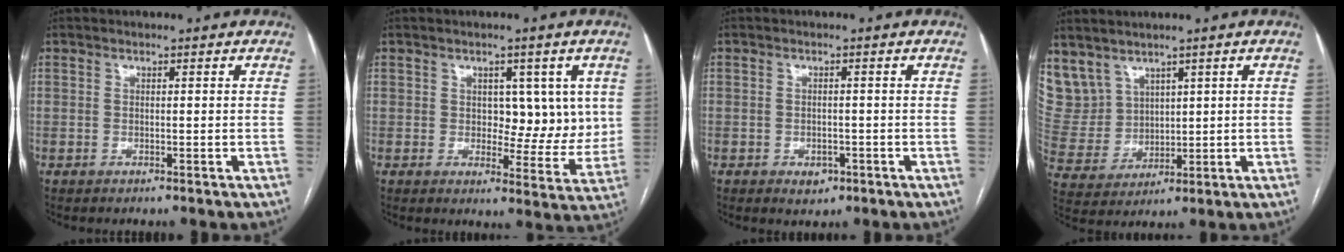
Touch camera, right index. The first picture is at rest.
{"total": 7.7, "force": [1.8, 4.7, 5.9], "torque": [-0.056, 0.007, 0.031]}
{"total": 2.5, "force": [-1.3, 1.7, 1.3], "torque": [-0.012, 0.003, -0.009]}
{"total": 9.5, "force": [6.2, 7.0, 1.6], "torque": [-0.061, 0.026, 0.157]}